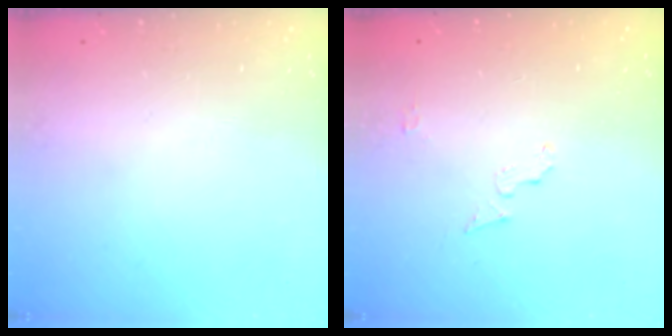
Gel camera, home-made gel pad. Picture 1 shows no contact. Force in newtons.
{"total": 4.0, "press": 4.0, "slide": 0.3}